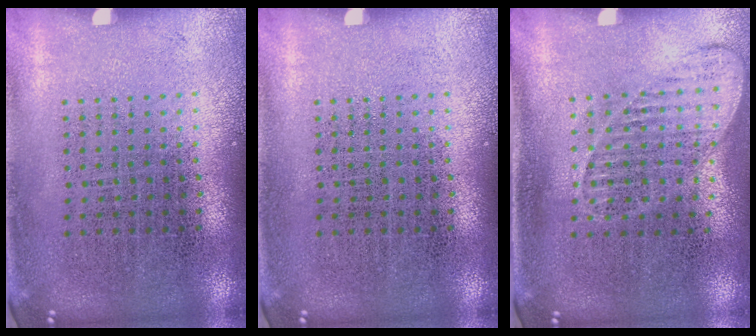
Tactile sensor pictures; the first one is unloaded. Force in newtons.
{"total": 0.0}
{"total": 1.3, "press": 1.2, "slide": 0.5}